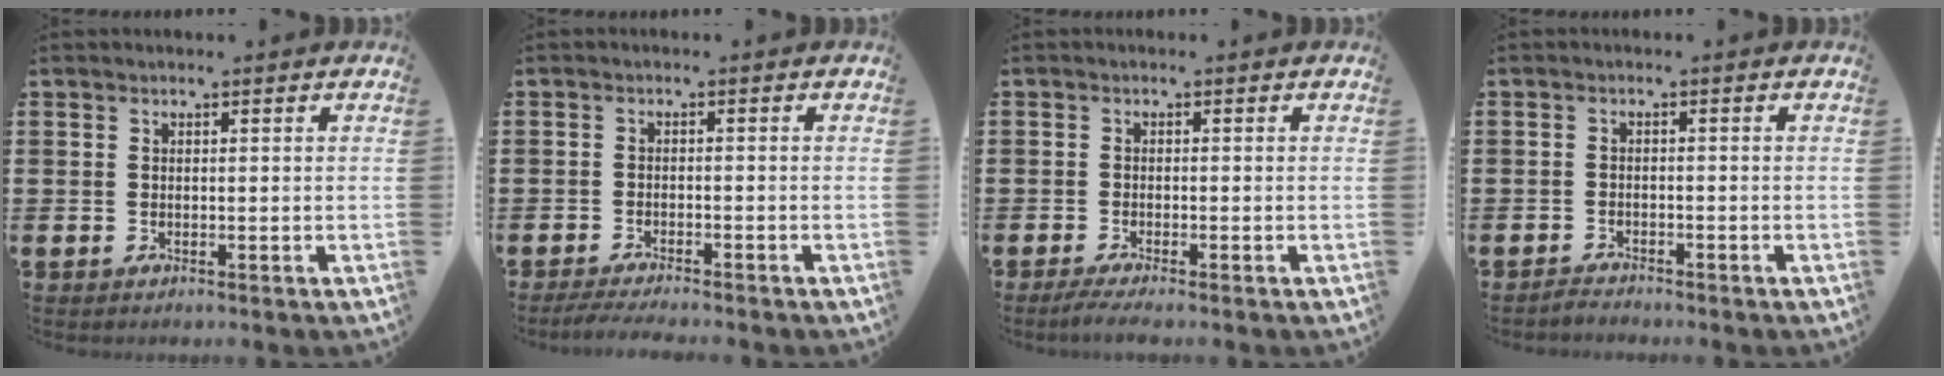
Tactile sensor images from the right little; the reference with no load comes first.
{"total": 1.8, "force": [-1.6, 0.0, 0.8], "torque": [-0.012, 0.003, -0.032]}
{"total": 1.5, "force": [-0.9, 0.1, 1.2], "torque": [-0.019, -0.001, -0.018]}
{"total": 1.3, "force": [-1.3, 0.0, 0.0], "torque": [-0.004, 0.001, -0.027]}